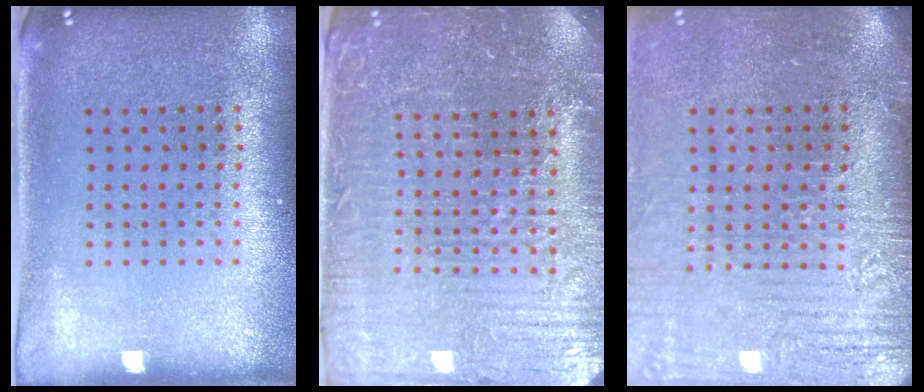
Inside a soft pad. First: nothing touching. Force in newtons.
{"total": 4.7, "press": 4.5, "slide": 1.5}
{"total": 4.0, "press": 3.5, "slide": 2.0}